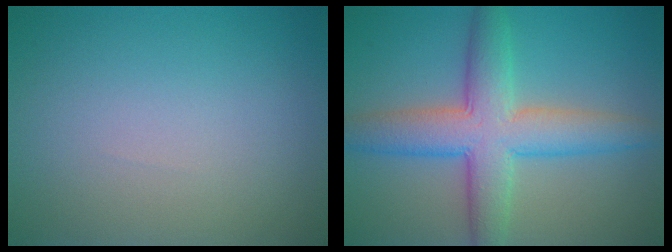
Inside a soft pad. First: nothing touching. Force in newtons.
{"total": 7.3, "press": 7.3, "slide": 0.2}